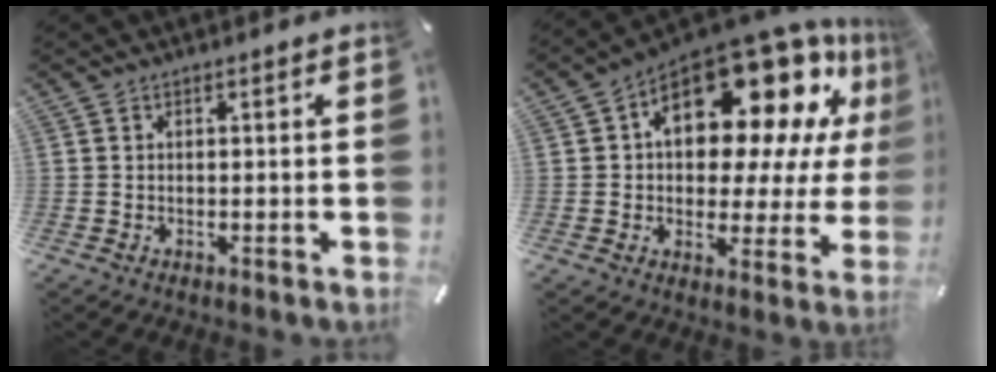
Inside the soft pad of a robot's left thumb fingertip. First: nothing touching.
{"total": 21.8, "force": [10.9, 11.8, 14.7], "torque": [-0.210, -0.082, 0.184]}